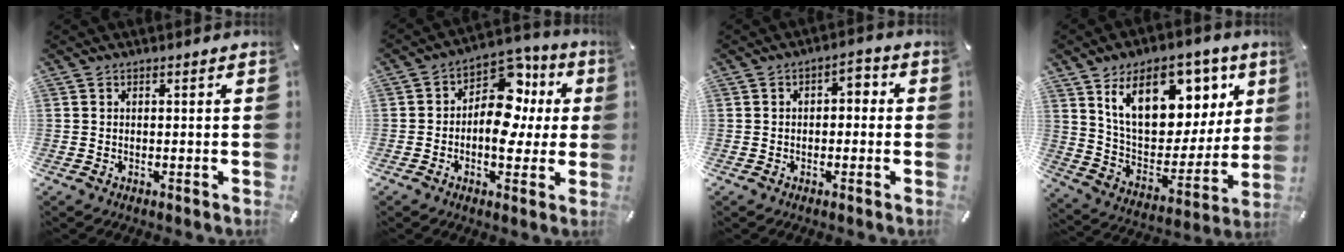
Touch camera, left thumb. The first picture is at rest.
{"total": 14.3, "force": [0.5, 9.7, 10.5], "torque": [-0.143, -0.006, 0.008]}
{"total": 2.9, "force": [-1.1, 1.9, 1.9], "torque": [-0.029, 0.015, -0.028]}
{"total": 19.7, "force": [10.2, 12.0, 11.8], "torque": [-0.179, -0.047, 0.180]}